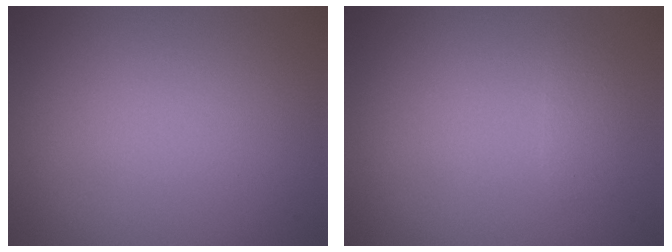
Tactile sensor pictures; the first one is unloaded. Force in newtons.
{"total": 0.9, "press": 0.9, "slide": 0.0}